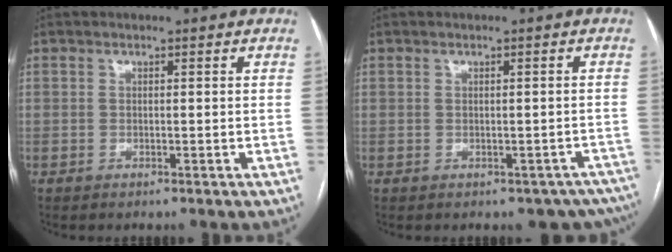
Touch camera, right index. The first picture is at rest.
{"total": 6.1, "force": [-4.0, 4.3, 1.6], "torque": [0.005, 0.019, -0.042]}